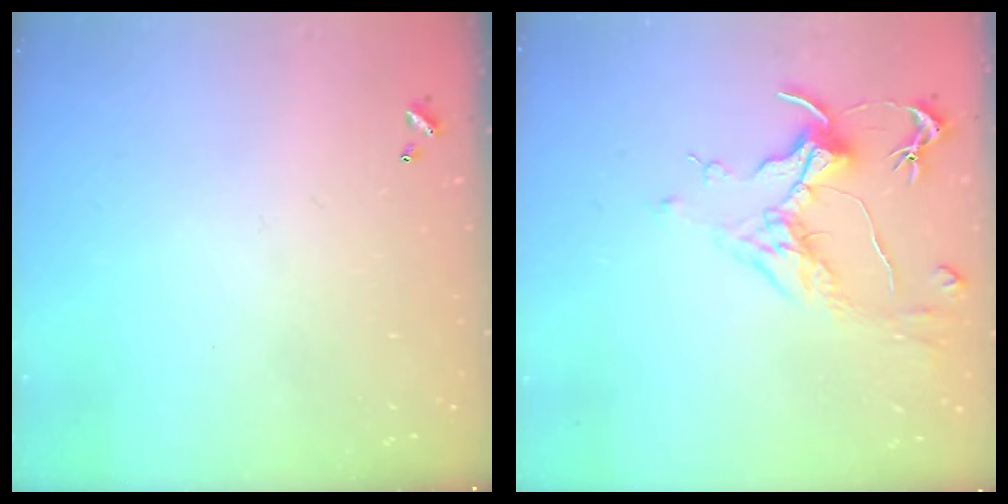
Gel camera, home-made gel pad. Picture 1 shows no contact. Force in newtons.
{"total": 1.7, "press": 1.5, "slide": 0.9}